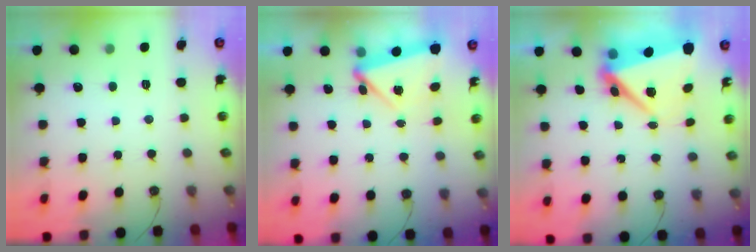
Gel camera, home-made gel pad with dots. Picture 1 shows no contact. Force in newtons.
{"total": 10.9, "press": 5.3, "slide": 9.5}
{"total": 10.0, "press": 9.9, "slide": 0.8}